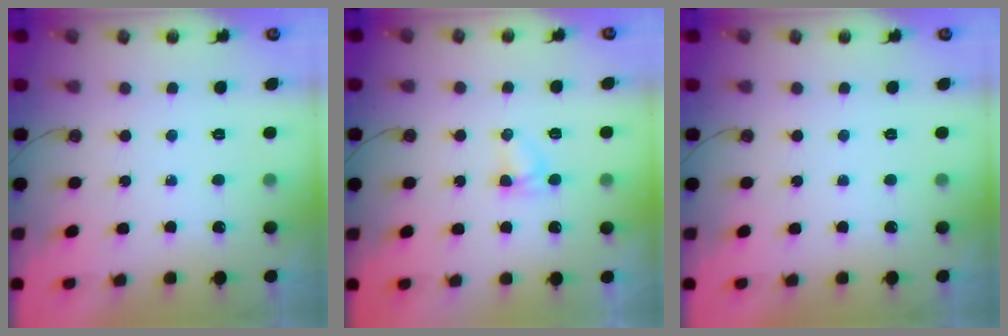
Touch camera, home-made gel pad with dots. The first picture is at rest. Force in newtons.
{"total": 5.3, "press": 3.8, "slide": 3.7}
{"total": 0.0}